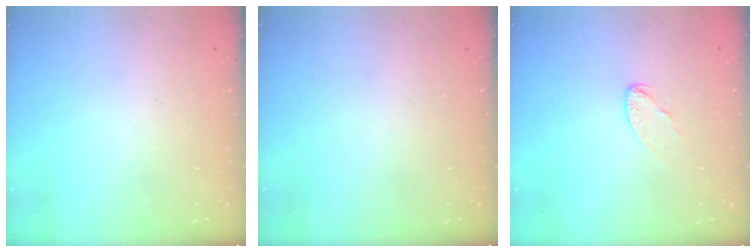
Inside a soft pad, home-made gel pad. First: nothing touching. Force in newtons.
{"total": 0.0}
{"total": 3.8, "press": 3.8, "slide": 0.3}